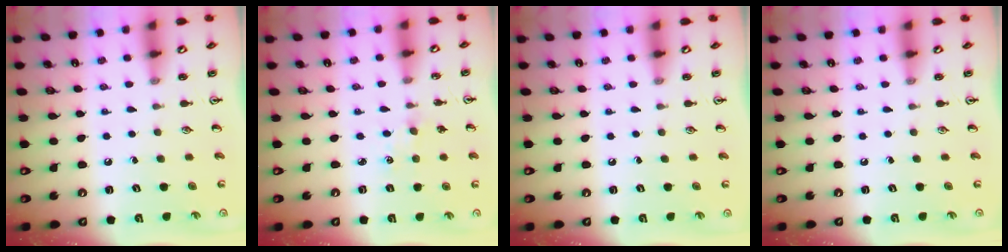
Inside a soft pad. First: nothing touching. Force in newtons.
{"total": 0.7, "press": 0.7, "slide": 0.1}
{"total": 0.0}
{"total": 0.0}